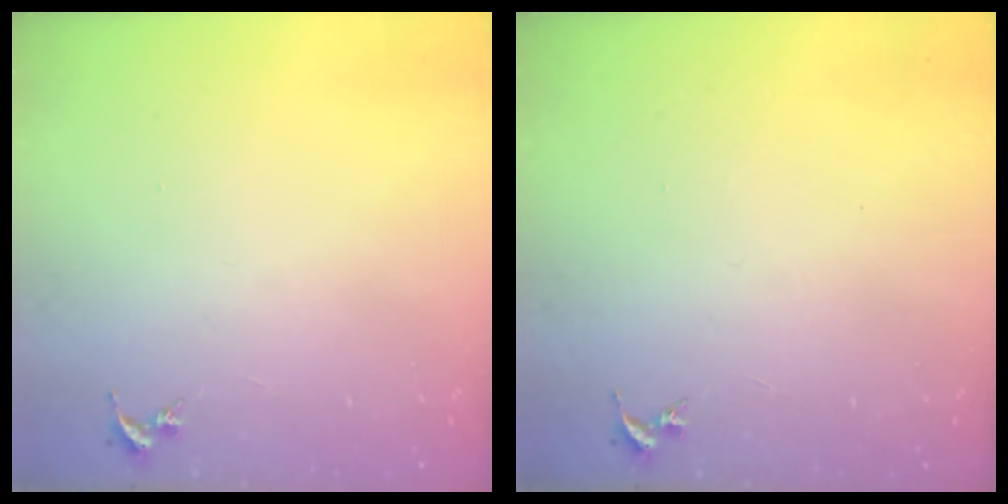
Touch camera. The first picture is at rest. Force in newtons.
{"total": 0.0}